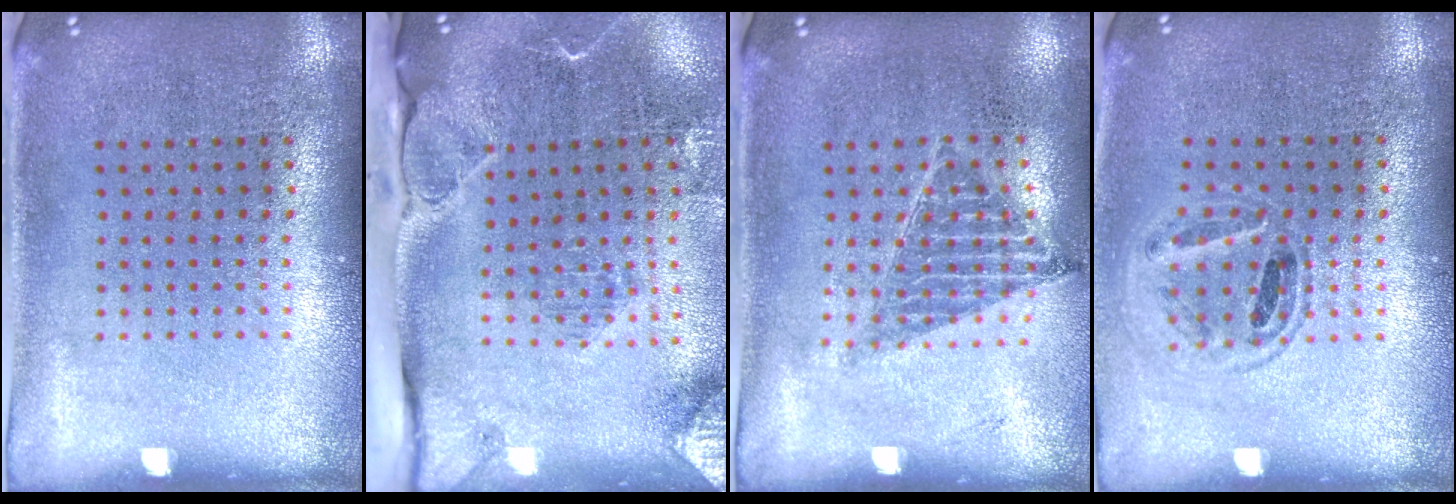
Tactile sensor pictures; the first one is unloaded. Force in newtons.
{"total": 2.9, "press": 2.2, "slide": 1.8}
{"total": 0.9, "press": 0.9, "slide": 0.2}
{"total": 1.0, "press": 1.0, "slide": 0.3}